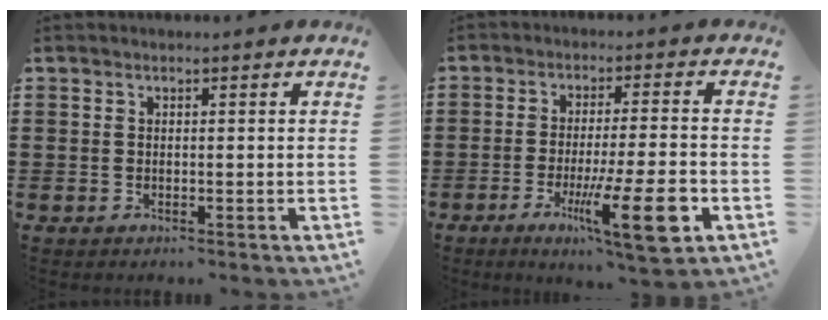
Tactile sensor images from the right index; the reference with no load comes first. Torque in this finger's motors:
{"motor_torque": [0.94, -0.48, 0.95, 0.18]}